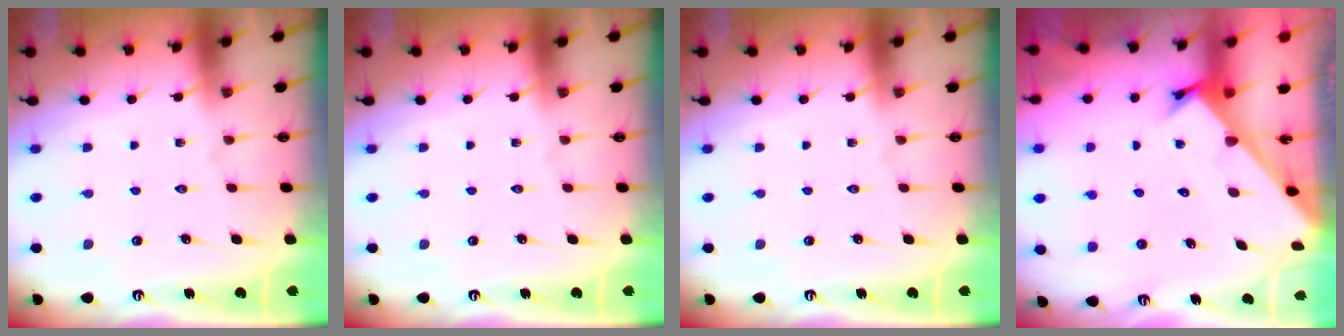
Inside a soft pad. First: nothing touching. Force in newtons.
{"total": 0.0}
{"total": 0.0}
{"total": 2.6, "press": 2.6, "slide": 0.3}